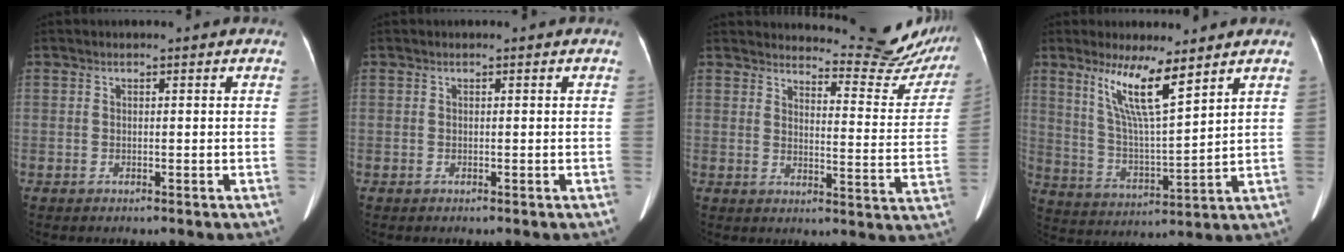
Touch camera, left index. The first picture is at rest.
{"total": 0.0}
{"total": 14.6, "force": [14.5, 1.3, 1.6], "torque": [-0.004, -0.086, 0.155]}
{"total": 9.9, "force": [6.4, 0.7, 7.6], "torque": [-0.148, -0.006, 0.125]}